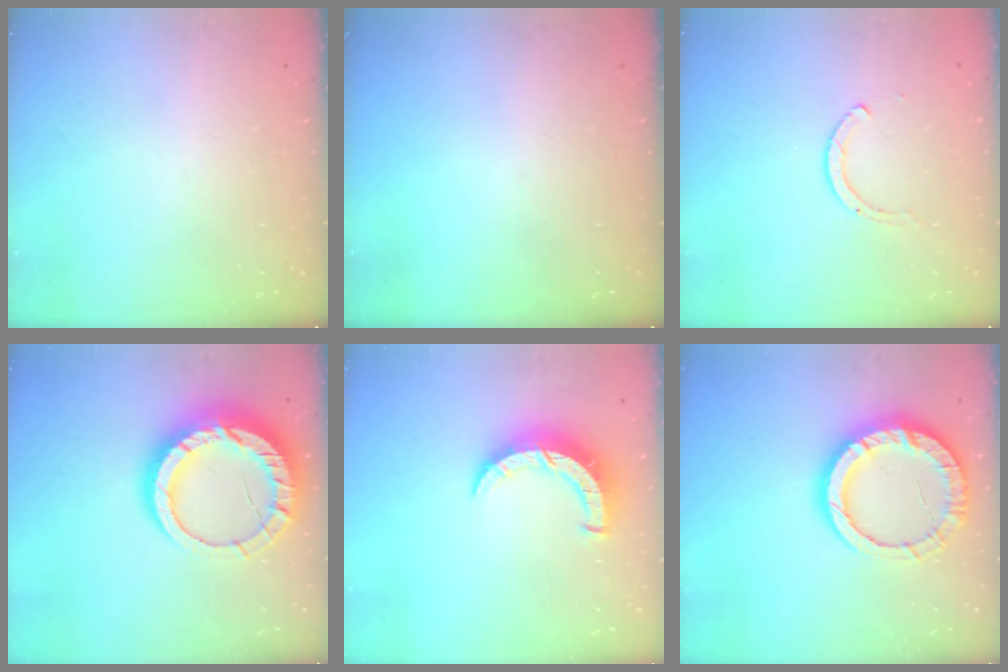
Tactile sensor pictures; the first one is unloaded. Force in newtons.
{"total": 0.0}
{"total": 2.0, "press": 1.9, "slide": 0.3}
{"total": 17.9, "press": 17.9, "slide": 1.4}
{"total": 8.6, "press": 8.5, "slide": 0.7}
{"total": 15.6, "press": 15.5, "slide": 1.4}